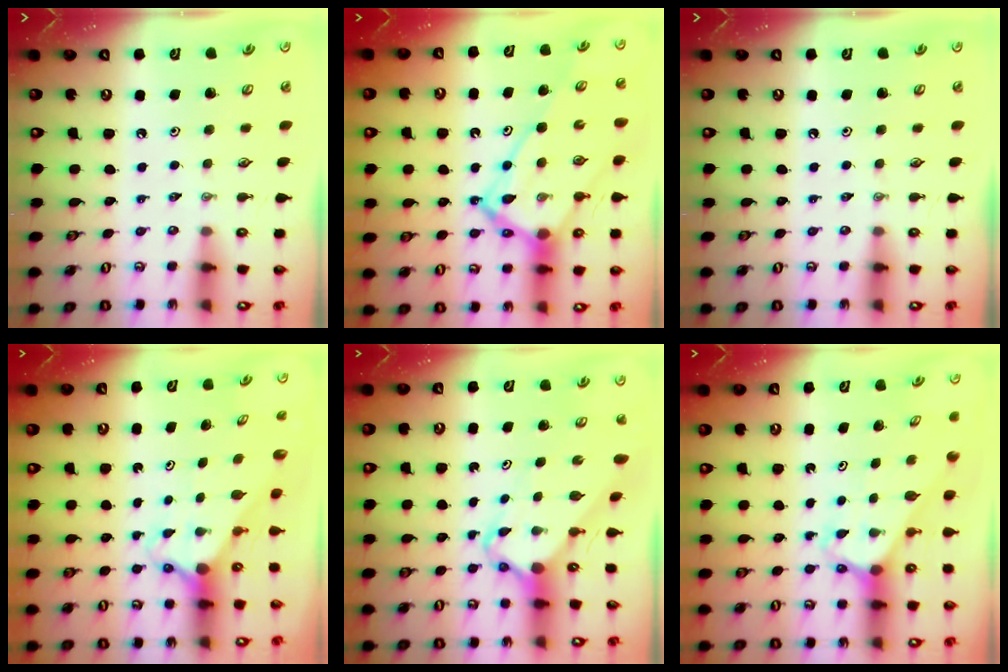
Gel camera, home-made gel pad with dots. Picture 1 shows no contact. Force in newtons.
{"total": 18.5, "press": 18.3, "slide": 2.1}
{"total": 0.0}
{"total": 2.7, "press": 2.7, "slide": 0.2}
{"total": 4.9, "press": 4.9, "slide": 0.5}
{"total": 2.5, "press": 2.5, "slide": 0.2}